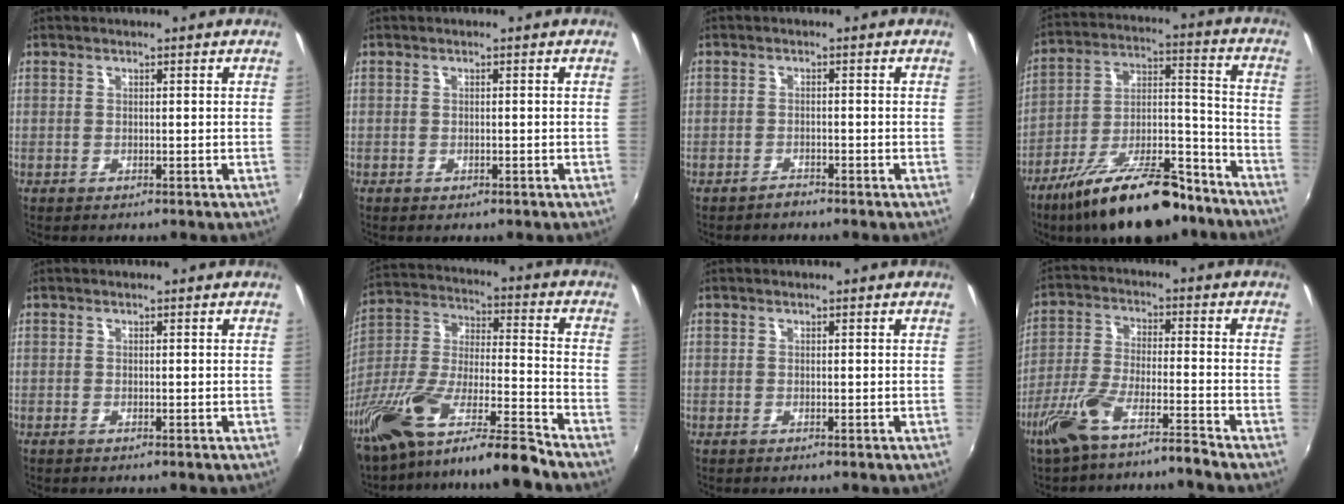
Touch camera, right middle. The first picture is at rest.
{"total": 0.8, "force": [-0.6, 0.5, 0.4], "torque": [-0.007, -0.003, -0.009]}
{"total": 1.4, "force": [-1.4, 0.2, 0.0], "torque": [-0.003, 0.003, -0.024]}
{"total": 21.9, "force": [-15.9, 7.6, 13.1], "torque": [-0.220, 0.003, -0.243]}
{"total": 0.0}
{"total": 17.7, "force": [-14.3, 0.6, 10.4], "torque": [-0.199, -0.023, -0.268]}
{"total": 0.0}
{"total": 8.6, "force": [-7.2, -0.1, 4.7], "torque": [-0.103, -0.004, -0.135]}